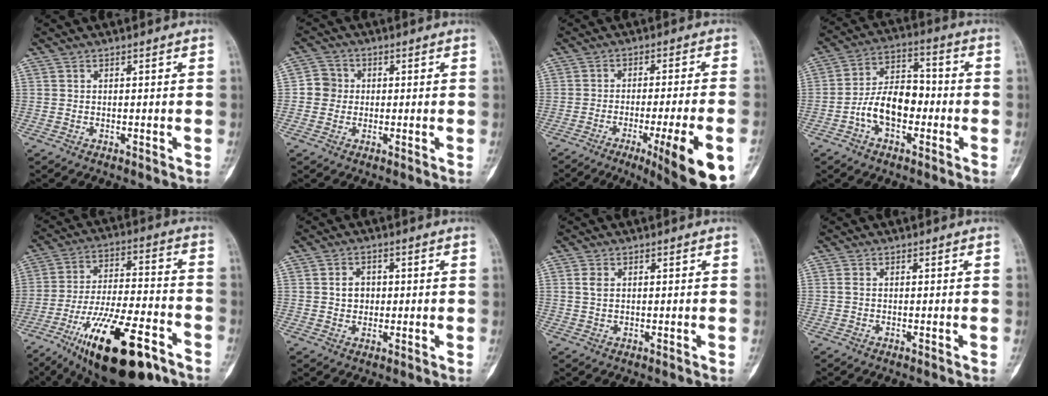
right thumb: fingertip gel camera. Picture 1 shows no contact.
{"total": 4.1, "force": [0.0, 4.0, 1.1], "torque": [0.004, 0.008, -0.008]}
{"total": 15.9, "force": [-7.3, 1.5, 14.0], "torque": [-0.159, 0.003, -0.101]}
{"total": 11.2, "force": [-2.9, 6.8, 8.4], "torque": [-0.130, 0.041, -0.062]}
{"total": 22.8, "force": [-12.8, 7.7, 17.2], "torque": [-0.290, 0.058, -0.208]}
{"total": 3.7, "force": [0.4, 3.0, 2.1], "torque": [-0.013, 0.004, 0.005]}
{"total": 2.2, "force": [0.6, 1.4, 1.6], "torque": [-0.032, 0.001, 0.015]}
{"total": 0.7, "force": [0.1, 0.4, 0.5], "torque": [-0.015, 0.000, 0.002]}